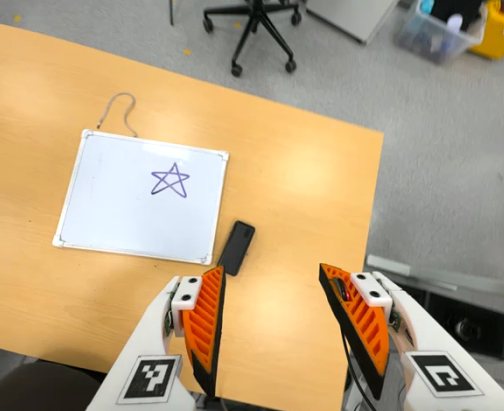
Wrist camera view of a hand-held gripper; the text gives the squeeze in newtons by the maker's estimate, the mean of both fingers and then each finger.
{"total": 0.0}